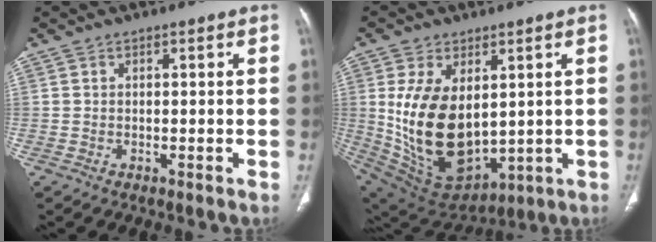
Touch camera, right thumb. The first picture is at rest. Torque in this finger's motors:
{"motor_torque": [-0.72, 1.75, 1.86, 0.30, 0.56]}